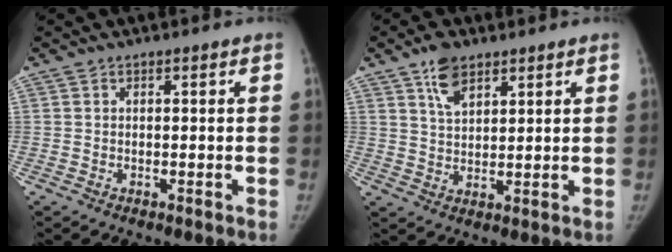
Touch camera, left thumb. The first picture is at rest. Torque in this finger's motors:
{"motor_torque": [0.94, 0.37, 0.71, -1.12, 0.24]}